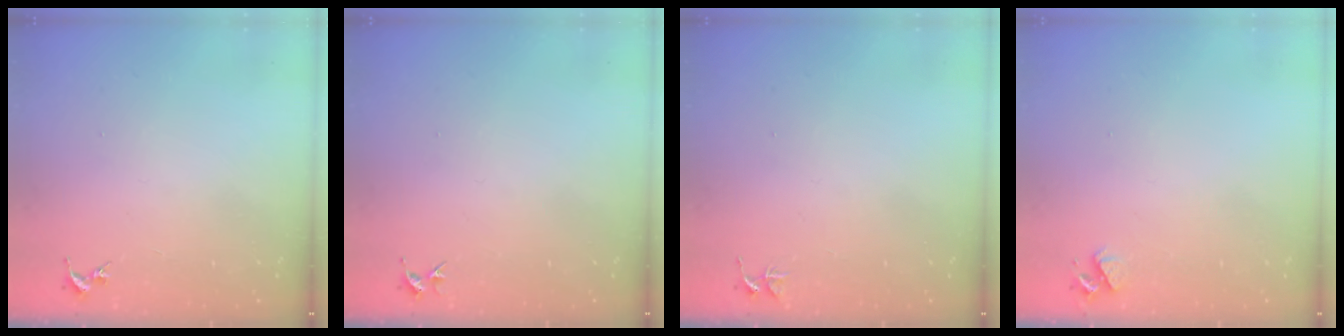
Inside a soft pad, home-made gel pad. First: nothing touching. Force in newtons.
{"total": 3.3, "press": 3.3, "slide": 0.4}
{"total": 3.7, "press": 3.7, "slide": 0.3}
{"total": 4.1, "press": 4.0, "slide": 0.6}